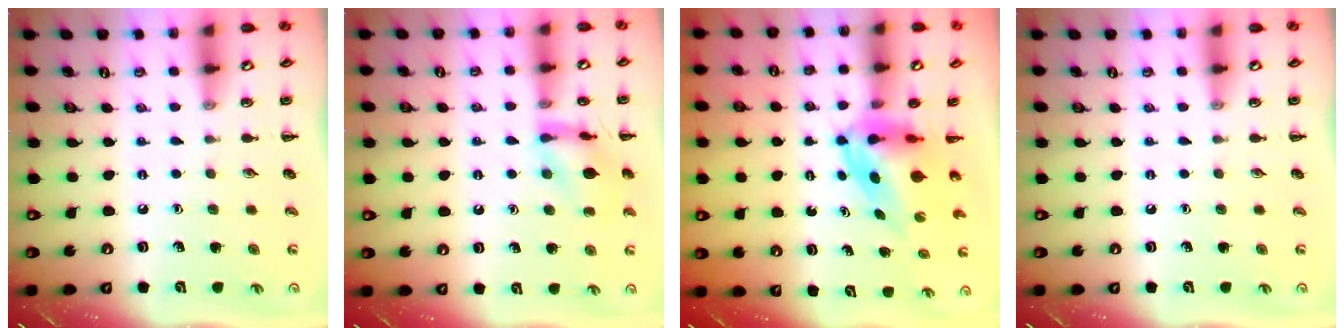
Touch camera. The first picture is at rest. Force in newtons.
{"total": 11.8, "press": 11.8, "slide": 1.0}
{"total": 4.8, "press": 4.6, "slide": 1.3}
{"total": 0.0}